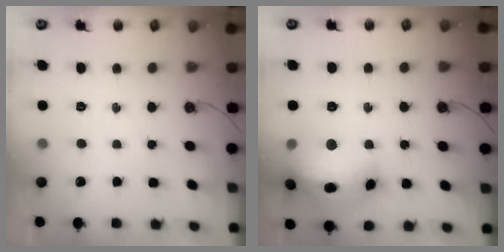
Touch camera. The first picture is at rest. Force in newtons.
{"total": 21.2, "press": 21.1, "slide": 2.0}